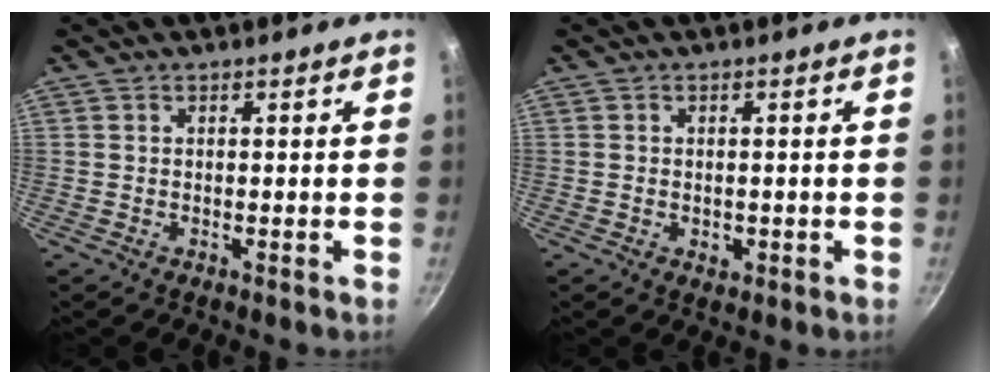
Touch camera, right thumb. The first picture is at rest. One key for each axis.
{"total": 1.9, "fx": -0.5, "fy": 1.5, "fz": 1.2, "tx": -0.015, "ty": 0.000, "tz": -0.005}